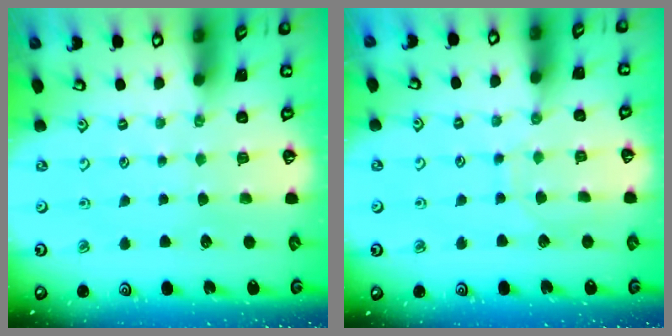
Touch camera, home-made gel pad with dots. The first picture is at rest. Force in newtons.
{"total": 5.7, "press": 5.7, "slide": 0.4}